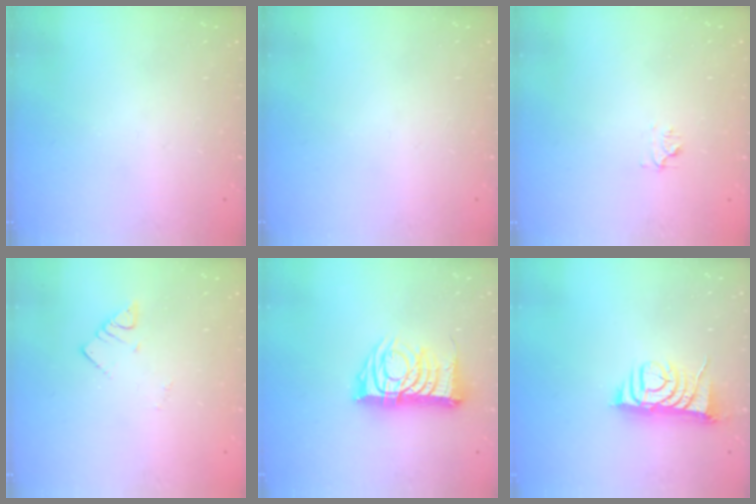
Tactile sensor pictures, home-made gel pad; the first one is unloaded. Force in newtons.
{"total": 0.0}
{"total": 4.4, "press": 4.4, "slide": 0.5}
{"total": 2.4, "press": 2.4, "slide": 0.1}
{"total": 14.3, "press": 14.3, "slide": 0.6}
{"total": 7.9, "press": 7.8, "slide": 1.2}